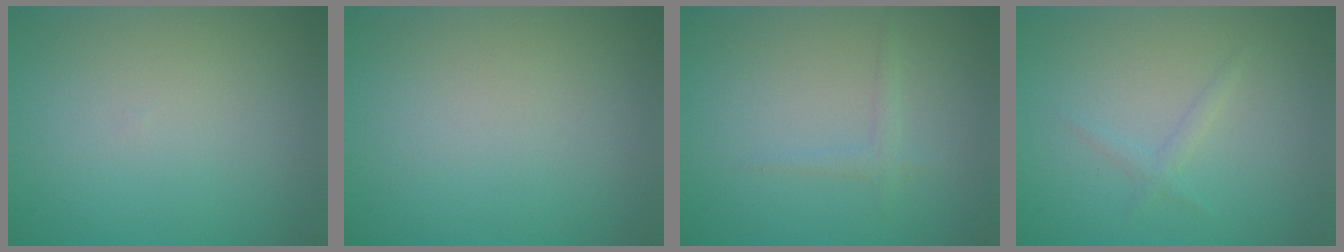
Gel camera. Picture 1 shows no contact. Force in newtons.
{"total": 0.0}
{"total": 1.0, "press": 1.0, "slide": 0.1}
{"total": 1.0, "press": 1.0, "slide": 0.0}